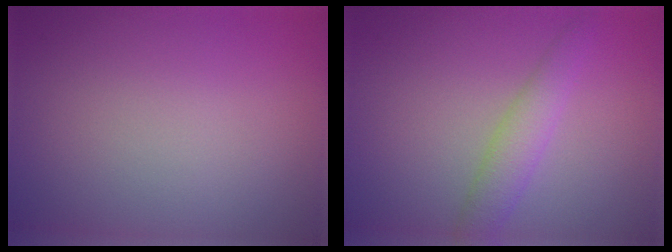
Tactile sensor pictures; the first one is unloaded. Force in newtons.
{"total": 2.7, "press": 2.7, "slide": 0.1}